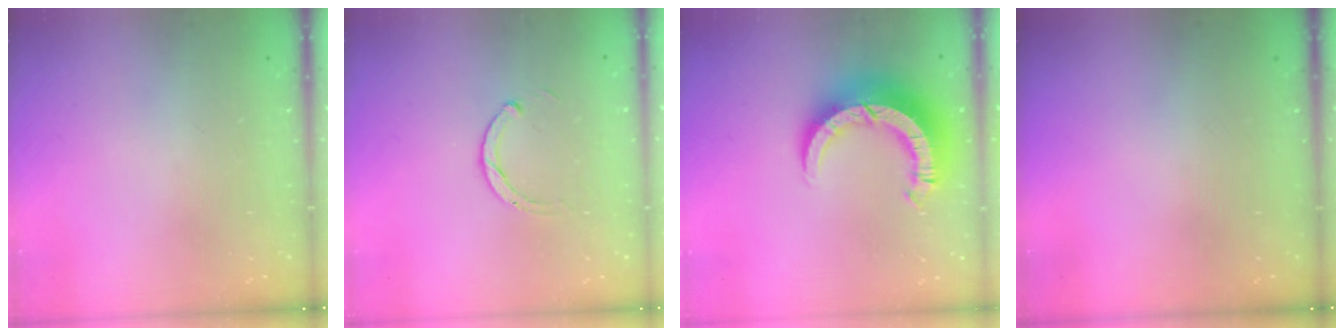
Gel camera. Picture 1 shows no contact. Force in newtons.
{"total": 2.5, "press": 2.5, "slide": 0.3}
{"total": 12.6, "press": 12.6, "slide": 1.4}
{"total": 0.0}